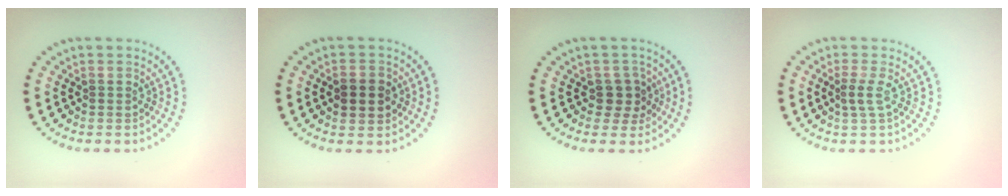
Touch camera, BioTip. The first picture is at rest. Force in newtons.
{"total": 2.4, "press": 2.4, "slide": 0.2}
{"total": 2.2, "press": 2.0, "slide": 0.9}
{"total": 1.3, "press": 0.9, "slide": 0.9}